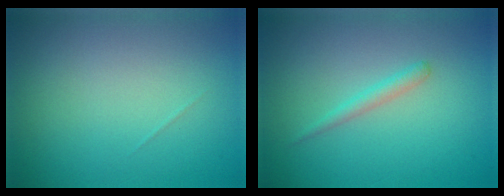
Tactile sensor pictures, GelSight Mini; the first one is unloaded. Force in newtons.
{"total": 1.2, "press": 1.1, "slide": 0.1}